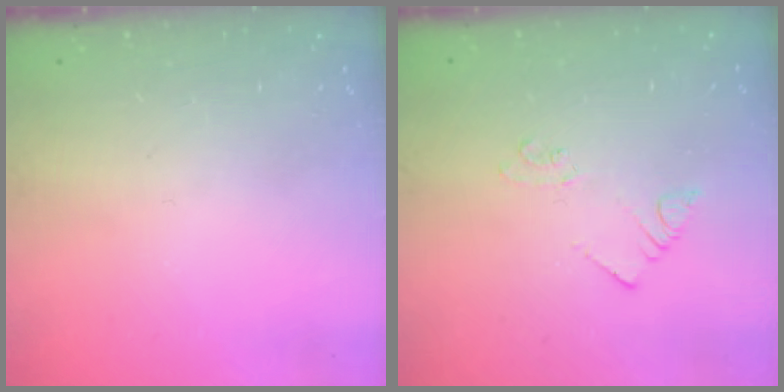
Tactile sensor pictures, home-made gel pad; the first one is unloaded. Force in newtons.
{"total": 1.9, "press": 1.9, "slide": 0.1}